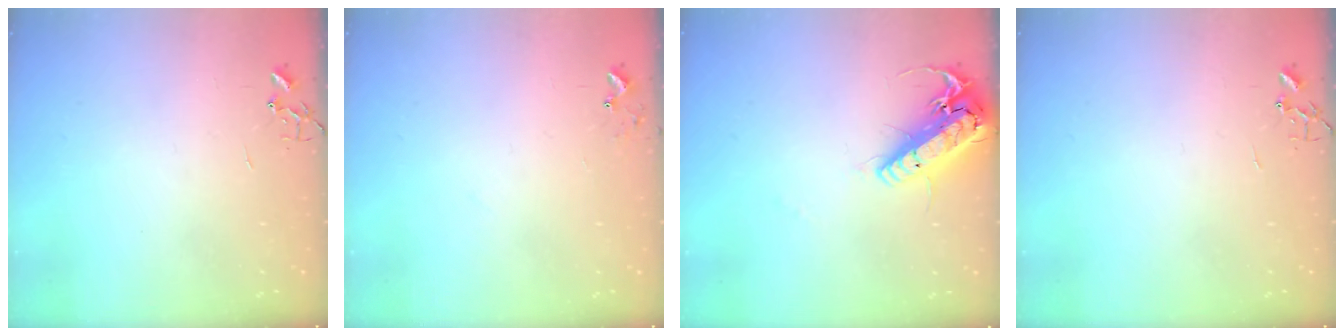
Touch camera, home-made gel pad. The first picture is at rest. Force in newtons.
{"total": 5.8, "press": 5.8, "slide": 0.6}
{"total": 19.5, "press": 19.2, "slide": 3.3}
{"total": 0.0}